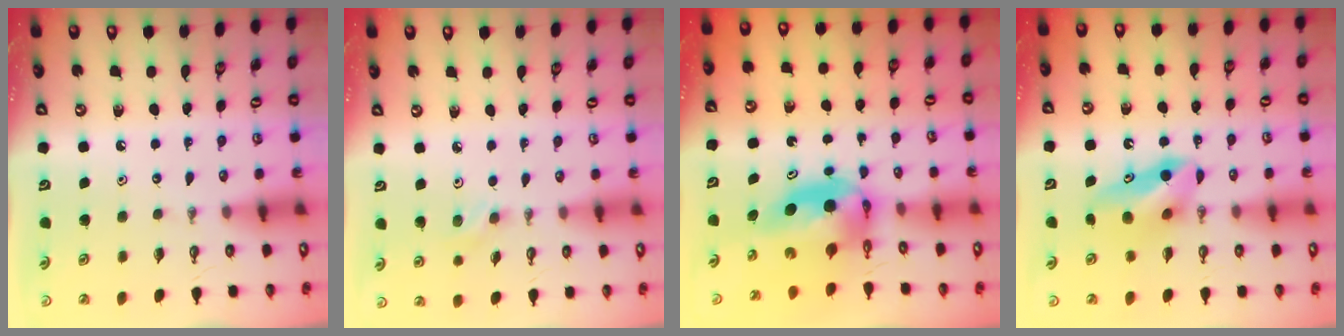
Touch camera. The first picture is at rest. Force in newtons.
{"total": 2.8, "press": 2.7, "slide": 0.8}
{"total": 6.8, "press": 6.7, "slide": 1.1}
{"total": 8.3, "press": 8.1, "slide": 1.8}